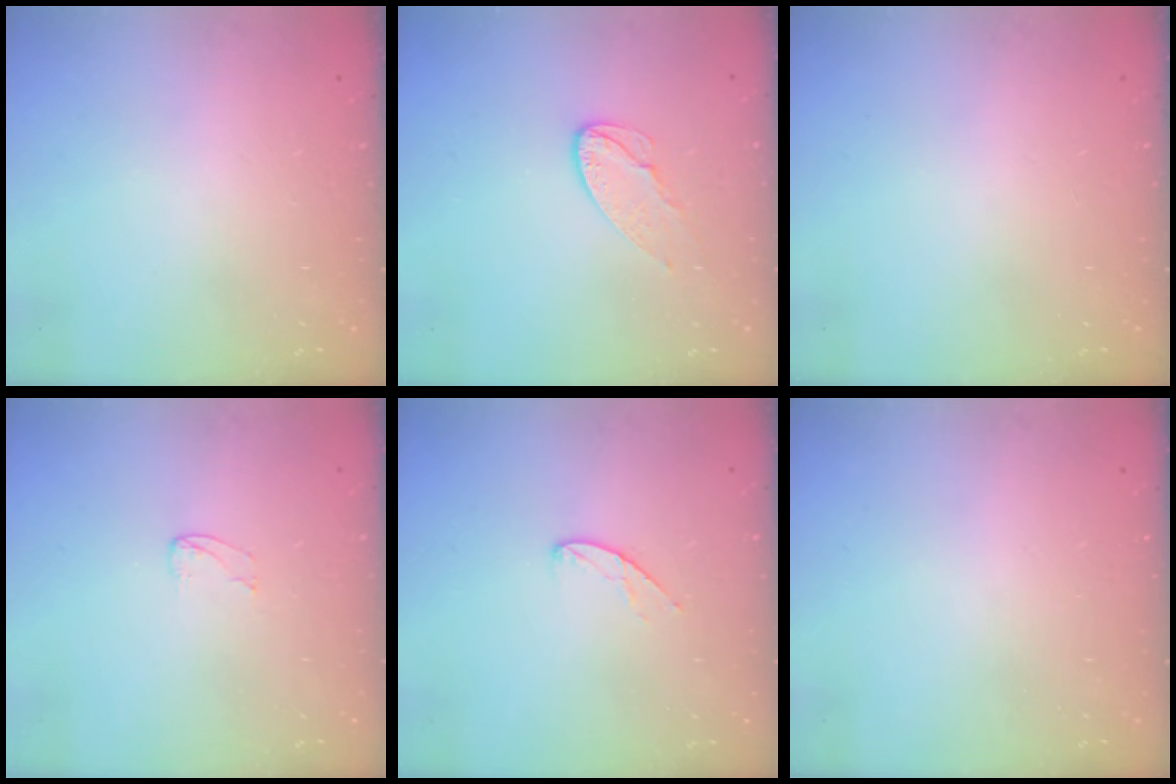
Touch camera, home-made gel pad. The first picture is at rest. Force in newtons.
{"total": 7.6, "press": 7.6, "slide": 0.2}
{"total": 0.0}
{"total": 2.9, "press": 2.9, "slide": 0.2}
{"total": 6.9, "press": 6.9, "slide": 0.5}
{"total": 0.0}